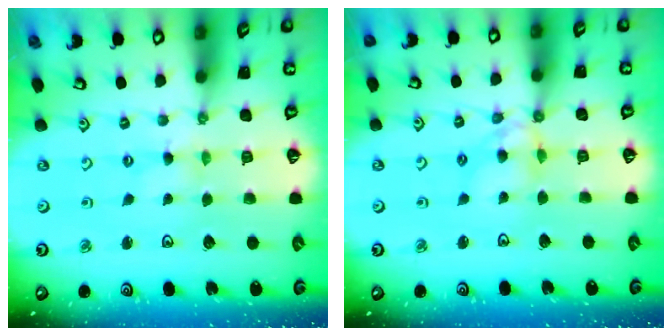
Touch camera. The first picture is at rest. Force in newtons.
{"total": 8.0, "press": 8.0, "slide": 0.6}